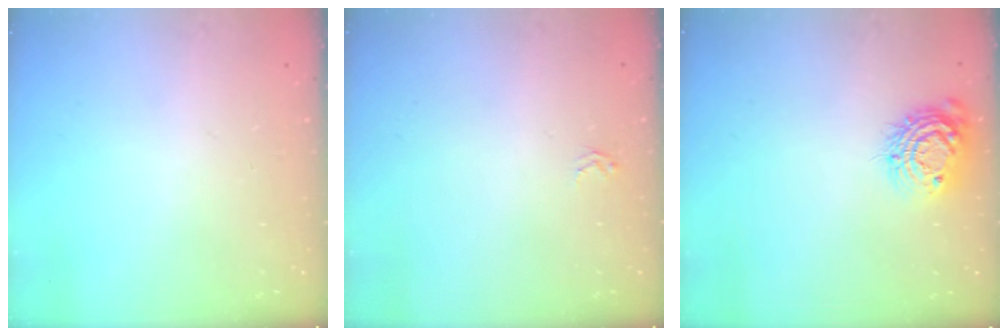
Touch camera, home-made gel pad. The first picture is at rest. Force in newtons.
{"total": 1.9, "press": 1.9, "slide": 0.2}
{"total": 11.0, "press": 11.0, "slide": 0.5}